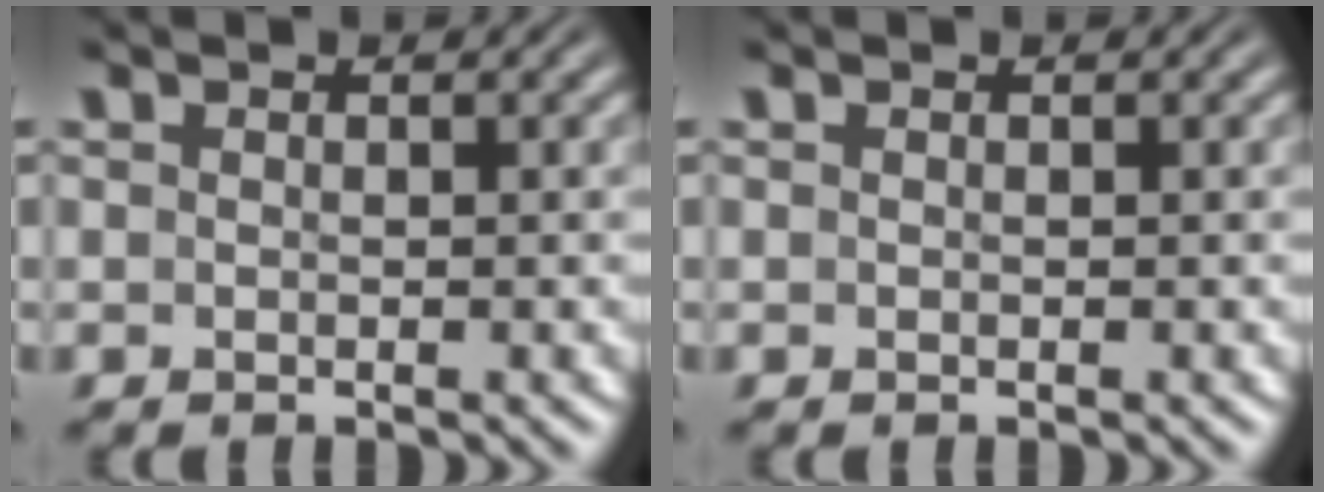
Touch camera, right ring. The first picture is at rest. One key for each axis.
{"total": 0.0}